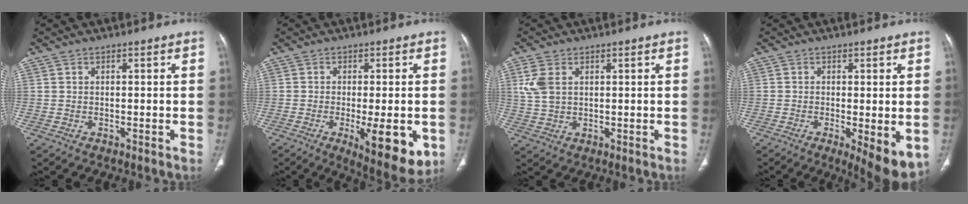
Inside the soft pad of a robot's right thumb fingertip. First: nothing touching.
{"total": 11.8, "force": [-3.4, 3.9, 10.6], "torque": [-0.137, -0.020, -0.039]}
{"total": 5.2, "force": [1.7, 3.3, 3.7], "torque": [-0.090, 0.001, 0.039]}
{"total": 8.4, "force": [-2.5, 2.6, 7.6], "torque": [-0.104, -0.022, -0.034]}